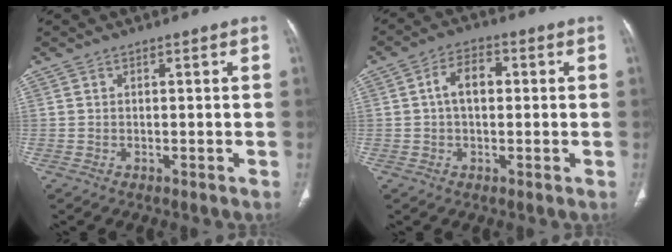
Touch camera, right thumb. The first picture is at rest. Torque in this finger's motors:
{"motor_torque": [0.82, 2.56, 1.16, -0.10, 0.09]}